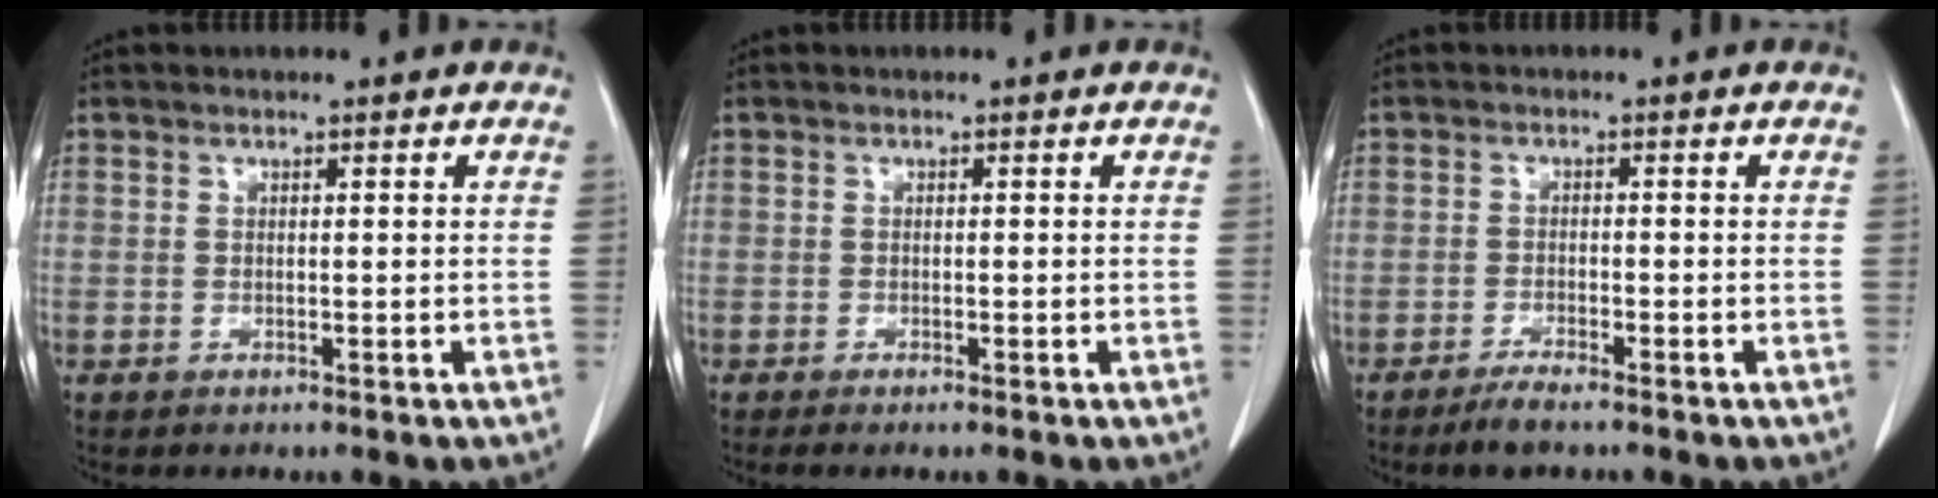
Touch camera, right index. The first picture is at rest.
{"total": 1.1, "force": [-0.9, 0.0, 0.6], "torque": [-0.009, -0.002, -0.013]}
{"total": 2.9, "force": [-2.4, 0.1, 1.7], "torque": [-0.038, -0.005, -0.047]}